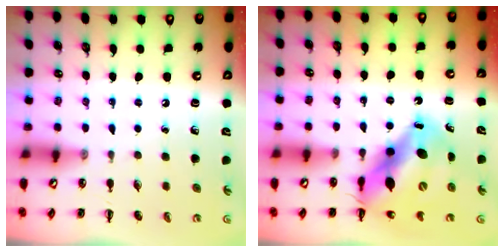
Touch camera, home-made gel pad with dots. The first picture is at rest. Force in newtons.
{"total": 12.6, "press": 12.2, "slide": 2.8}